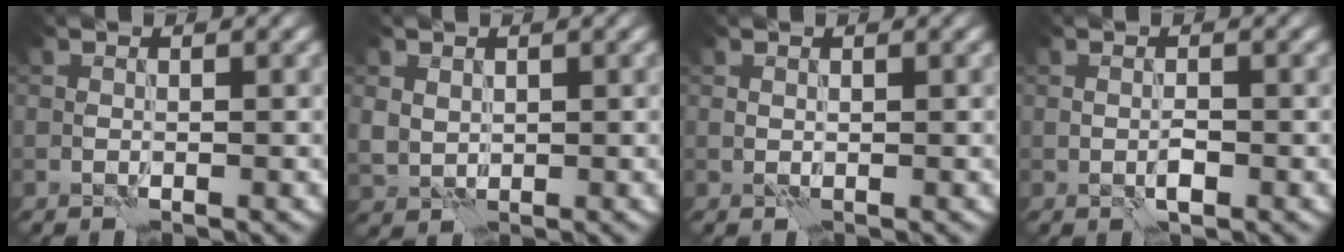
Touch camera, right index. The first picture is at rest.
{"total": 2.0, "force": [0.9, 1.6, 0.8], "torque": [-0.021, 0.001, 0.019]}
{"total": 0.0}
{"total": 1.1, "force": [-0.5, 0.3, 0.9], "torque": [-0.018, 0.001, -0.011]}